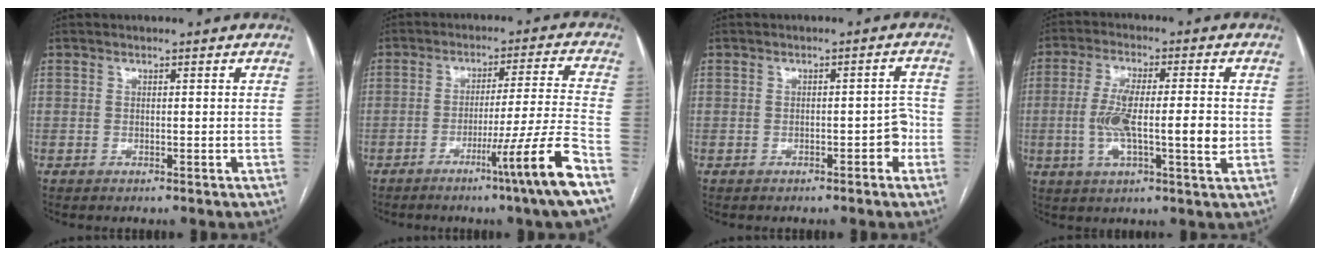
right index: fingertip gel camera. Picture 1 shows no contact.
{"total": 12.1, "force": [-6.6, -3.1, 9.6], "torque": [-0.138, -0.022, -0.109]}
{"total": 3.0, "force": [-1.3, 1.2, 2.4], "torque": [-0.023, 0.015, -0.016]}
{"total": 10.7, "force": [-0.9, 2.0, 10.5], "torque": [-0.189, 0.006, -0.014]}